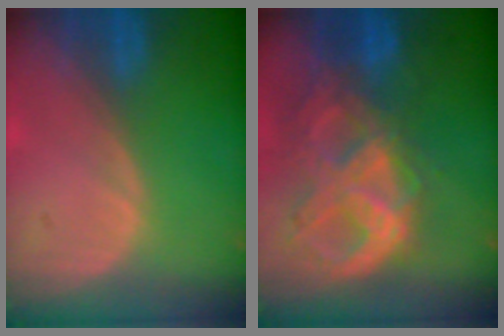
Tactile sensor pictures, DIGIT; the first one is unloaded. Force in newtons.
{"total": 10.8, "press": 9.1, "slide": 5.7}